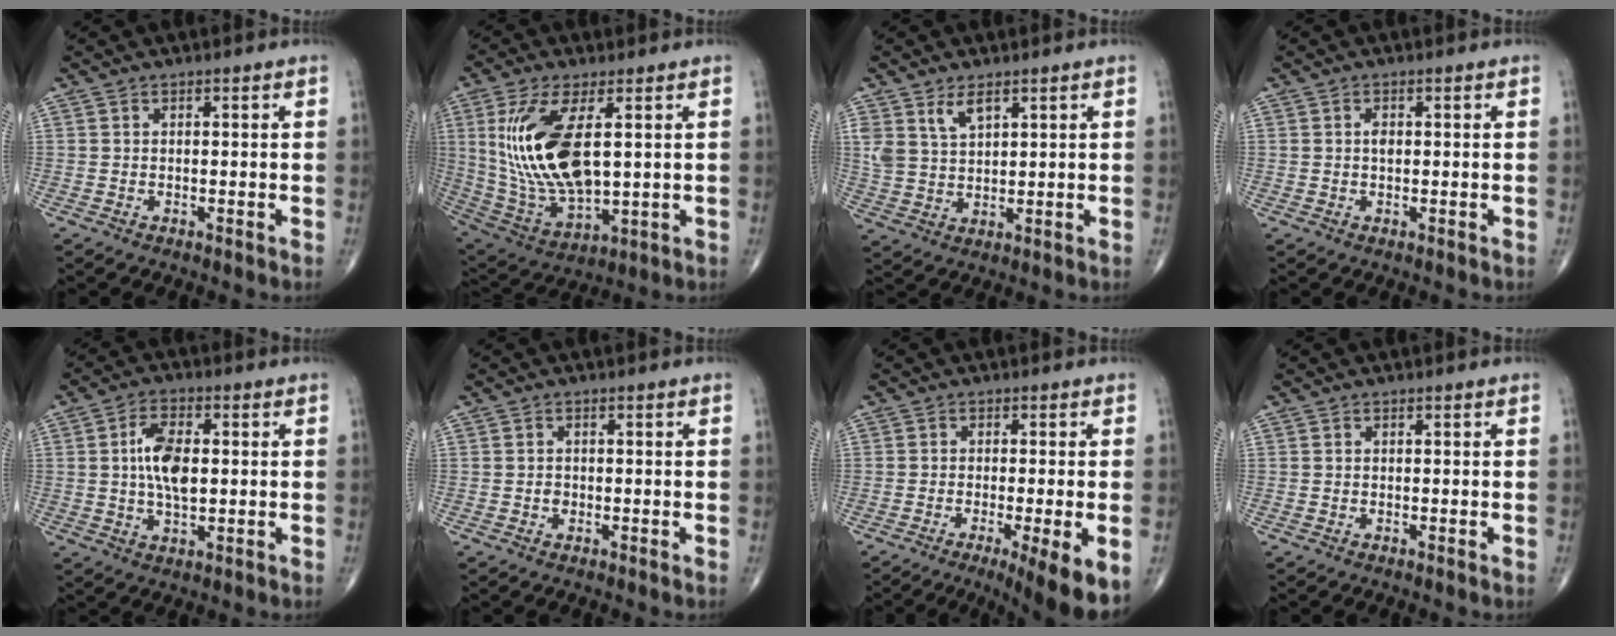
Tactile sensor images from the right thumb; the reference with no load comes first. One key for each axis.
{"total": 18.6, "fx": 3.5, "fy": 8.1, "fz": 16.4, "tx": -0.336, "ty": -0.023, "tz": 0.082}
{"total": 5.3, "fx": 3.2, "fy": 2.7, "fz": 3.3, "tx": -0.056, "ty": -0.018, "tz": 0.070}
{"total": 1.3, "fx": 0.2, "fy": 0.8, "fz": 1.1, "tx": -0.017, "ty": 0.001, "tz": 0.003}
{"total": 8.6, "fx": 0.8, "fy": 4.3, "fz": 7.4, "tx": -0.134, "ty": 0.003, "tz": 0.013}
{"total": 0.9, "fx": -0.3, "fy": 0.7, "fz": 0.4, "tx": -0.001, "ty": 0.003, "tz": -0.007}
{"total": 10.4, "fx": -5.2, "fy": 1.1, "fz": 8.9, "tx": -0.115, "ty": -0.012, "tz": -0.079}
{"total": 0.0}